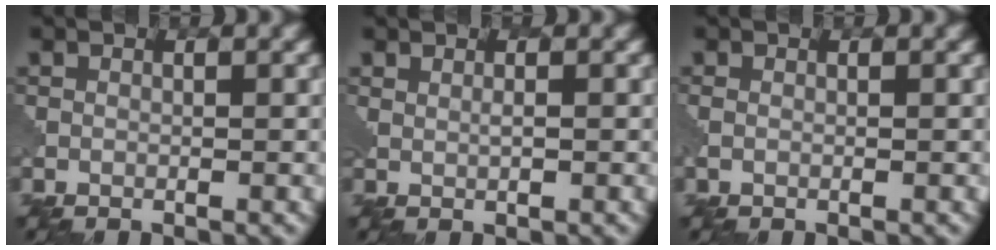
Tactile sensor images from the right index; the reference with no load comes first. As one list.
[{"total": 0.8, "force": [0.4, 0.2, 0.6], "torque": [-0.014, -0.001, 0.009]}, {"total": 0.7, "force": [0.0, 0.5, 0.5], "torque": [-0.016, -0.003, 0.001]}]